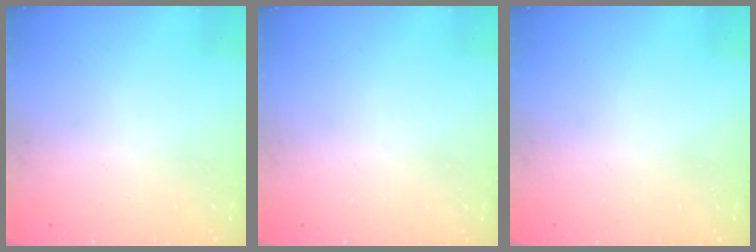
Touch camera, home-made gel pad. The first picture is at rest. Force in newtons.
{"total": 0.0}
{"total": 0.0}